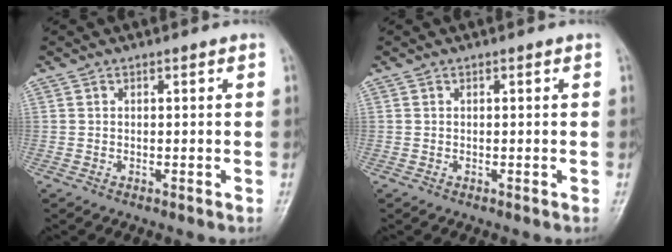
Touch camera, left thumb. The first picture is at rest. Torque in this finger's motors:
{"motor_torque": [0.00, 0.00, 0.00, 0.00, 0.00]}